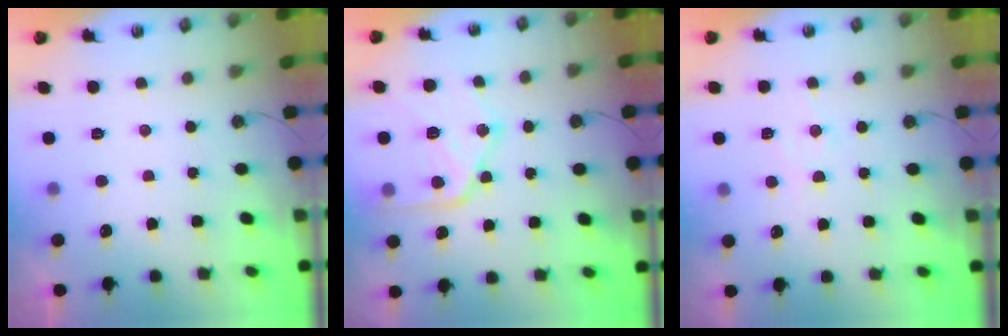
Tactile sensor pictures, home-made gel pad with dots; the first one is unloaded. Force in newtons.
{"total": 17.4, "press": 17.3, "slide": 1.6}
{"total": 6.1, "press": 6.1, "slide": 0.3}